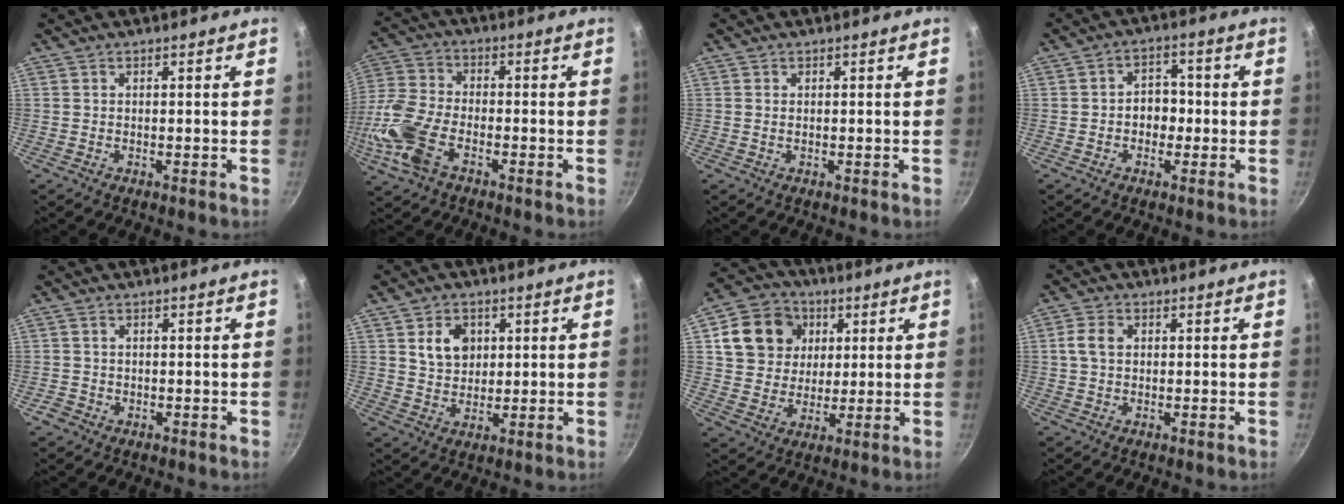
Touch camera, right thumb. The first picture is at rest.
{"total": 12.7, "force": [-4.9, 7.0, 9.4], "torque": [-0.206, 0.022, -0.113]}
{"total": 0.6, "force": [0.1, 0.3, 0.5], "torque": [-0.011, 0.000, 0.002]}
{"total": 5.3, "force": [-0.7, 4.1, 3.3], "torque": [-0.012, 0.016, -0.015]}
{"total": 1.8, "force": [-0.6, 1.6, 0.6], "torque": [-0.006, 0.004, -0.009]}
{"total": 7.0, "force": [2.2, 5.4, 3.8], "torque": [-0.040, -0.008, 0.041]}
{"total": 13.4, "force": [4.2, 11.5, 5.5], "torque": [-0.075, 0.007, 0.069]}
{"total": 4.1, "force": [0.6, 3.0, 2.7], "torque": [-0.045, 0.010, 0.007]}